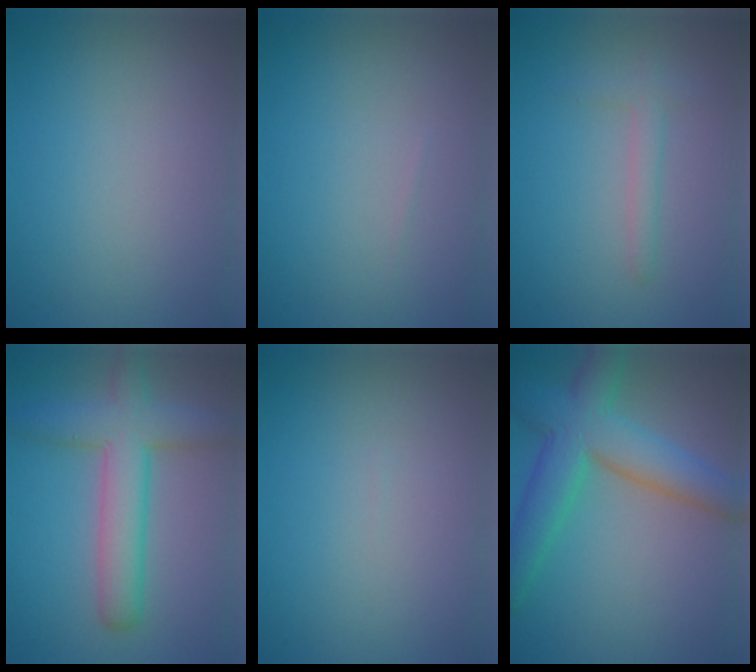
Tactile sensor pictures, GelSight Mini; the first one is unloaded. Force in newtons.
{"total": 0.0}
{"total": 1.5, "press": 1.5, "slide": 0.0}
{"total": 6.2, "press": 6.2, "slide": 0.3}
{"total": 0.0}
{"total": 7.3, "press": 7.3, "slide": 0.2}